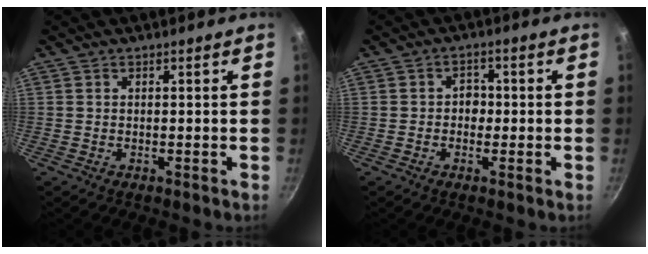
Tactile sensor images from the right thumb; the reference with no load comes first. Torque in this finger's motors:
{"motor_torque": [0.58, 0.47, 0.07, -0.13, -0.02]}